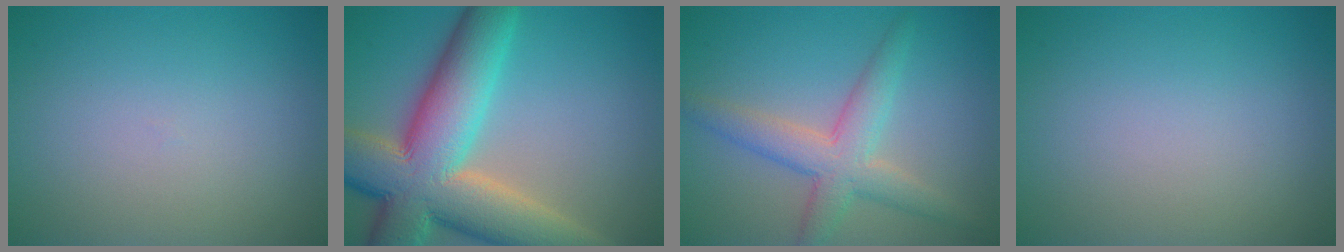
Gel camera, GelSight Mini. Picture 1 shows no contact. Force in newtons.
{"total": 13.9, "press": 13.9, "slide": 0.9}
{"total": 4.6, "press": 4.6, "slide": 0.3}
{"total": 0.0}